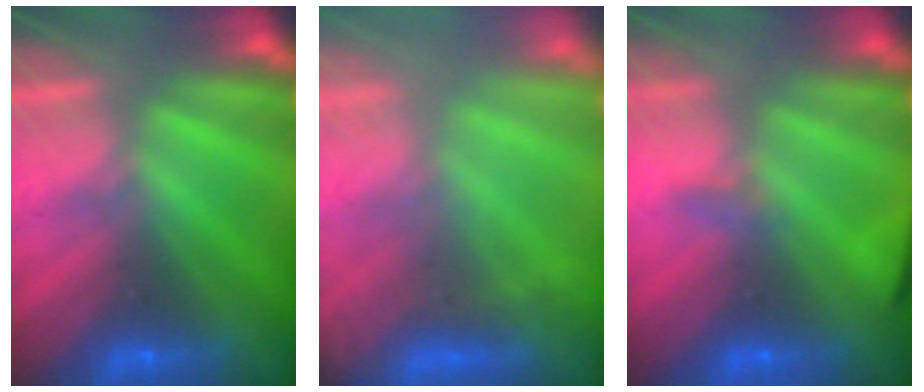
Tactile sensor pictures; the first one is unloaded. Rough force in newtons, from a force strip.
{"total": 8.2}
{"total": 2.9}